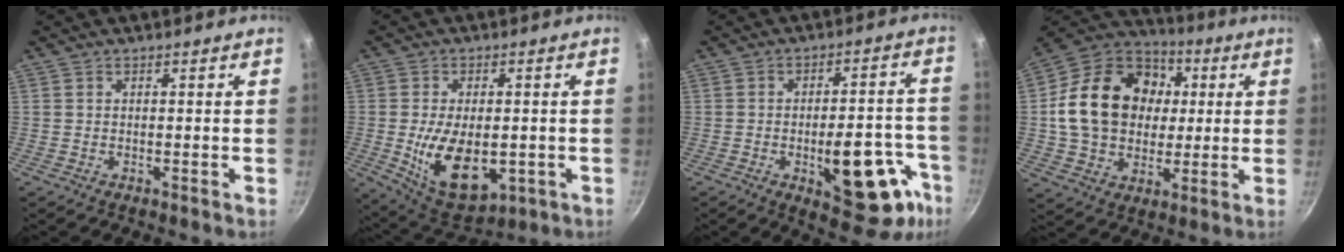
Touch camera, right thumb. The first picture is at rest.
{"total": 14.5, "force": [-2.4, 8.4, 11.5], "torque": [-0.175, -0.007, -0.020]}
{"total": 18.1, "force": [-6.9, 8.1, 14.6], "torque": [-0.128, 0.032, -0.084]}
{"total": 22.6, "force": [2.7, 17.6, 13.9], "torque": [-0.218, 0.025, 0.045]}